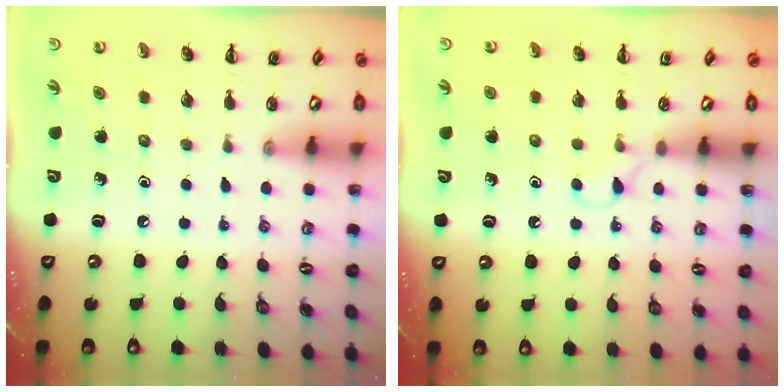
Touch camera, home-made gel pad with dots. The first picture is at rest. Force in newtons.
{"total": 2.6, "press": 2.4, "slide": 0.9}